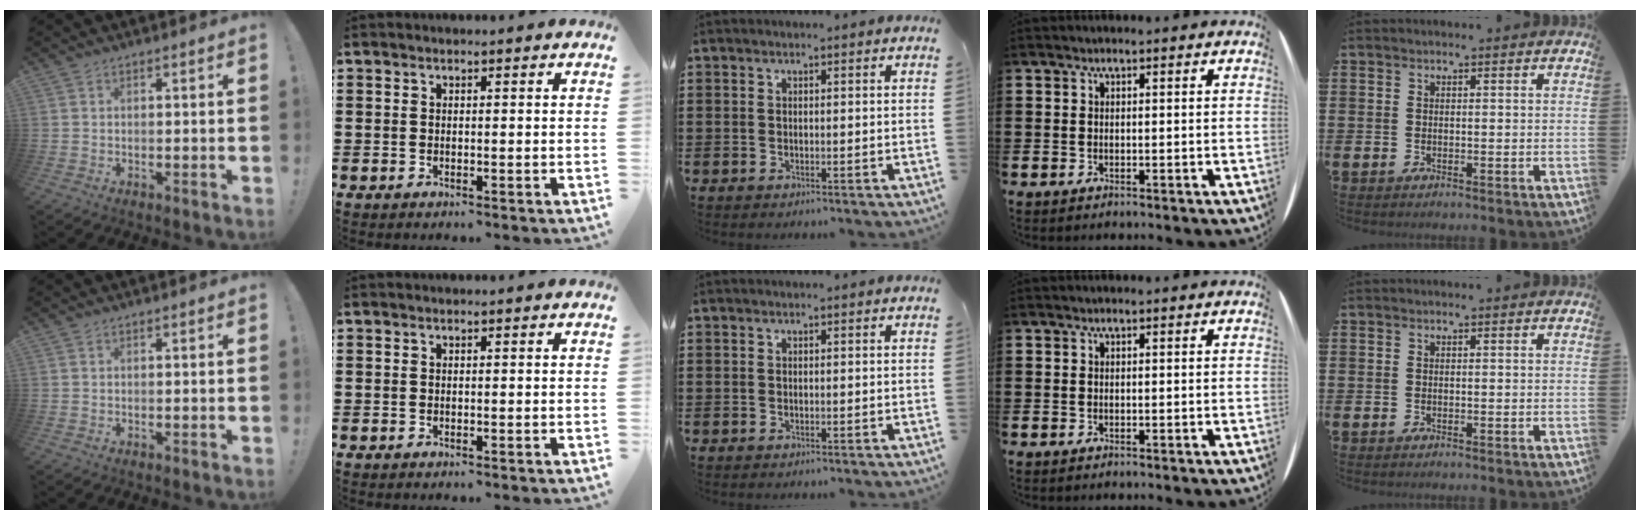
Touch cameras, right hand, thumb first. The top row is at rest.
{}